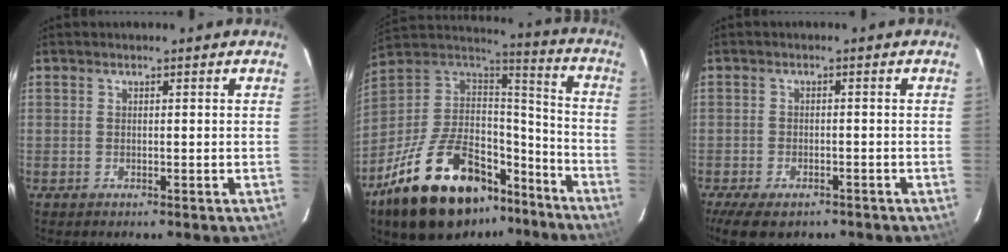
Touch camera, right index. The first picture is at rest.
{"total": 30.9, "force": [-20.2, 14.5, 18.3], "torque": [-0.350, 0.008, -0.304]}
{"total": 8.2, "force": [-5.9, 3.7, 4.4], "torque": [-0.105, -0.023, -0.099]}